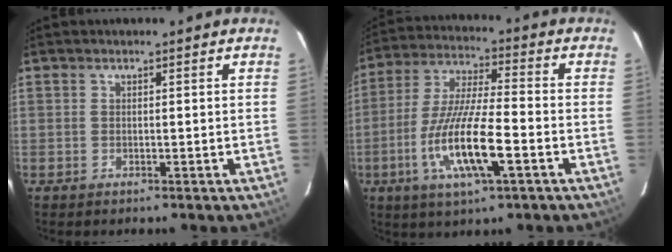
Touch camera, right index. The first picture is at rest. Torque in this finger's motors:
{"motor_torque": [1.51, -0.63, 1.05, 0.21]}